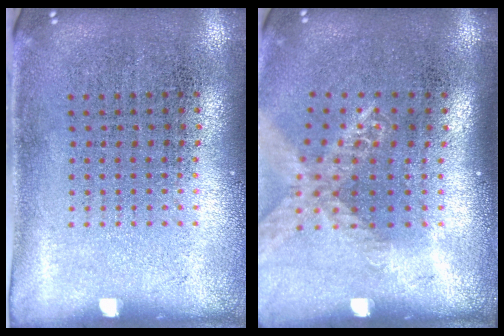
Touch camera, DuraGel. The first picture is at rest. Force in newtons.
{"total": 1.6, "press": 1.4, "slide": 0.8}